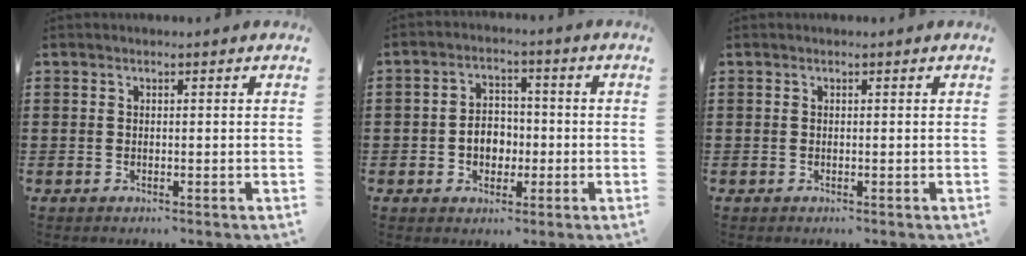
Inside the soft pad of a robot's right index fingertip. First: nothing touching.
{"total": 4.7, "force": [-1.0, 3.6, 2.9], "torque": [-0.052, 0.004, -0.022]}
{"total": 0.0}